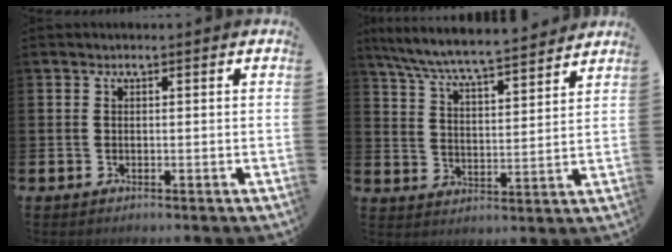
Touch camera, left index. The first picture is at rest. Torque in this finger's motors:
{"motor_torque": [0.57, -1.30, 0.86, 0.21]}